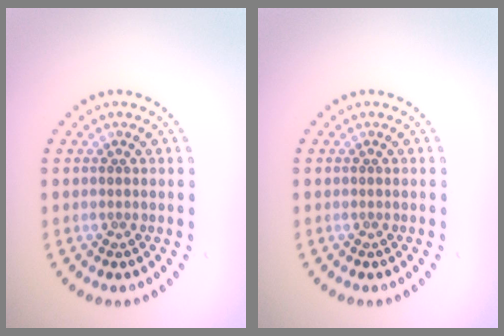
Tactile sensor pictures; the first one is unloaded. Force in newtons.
{"total": 0.0}